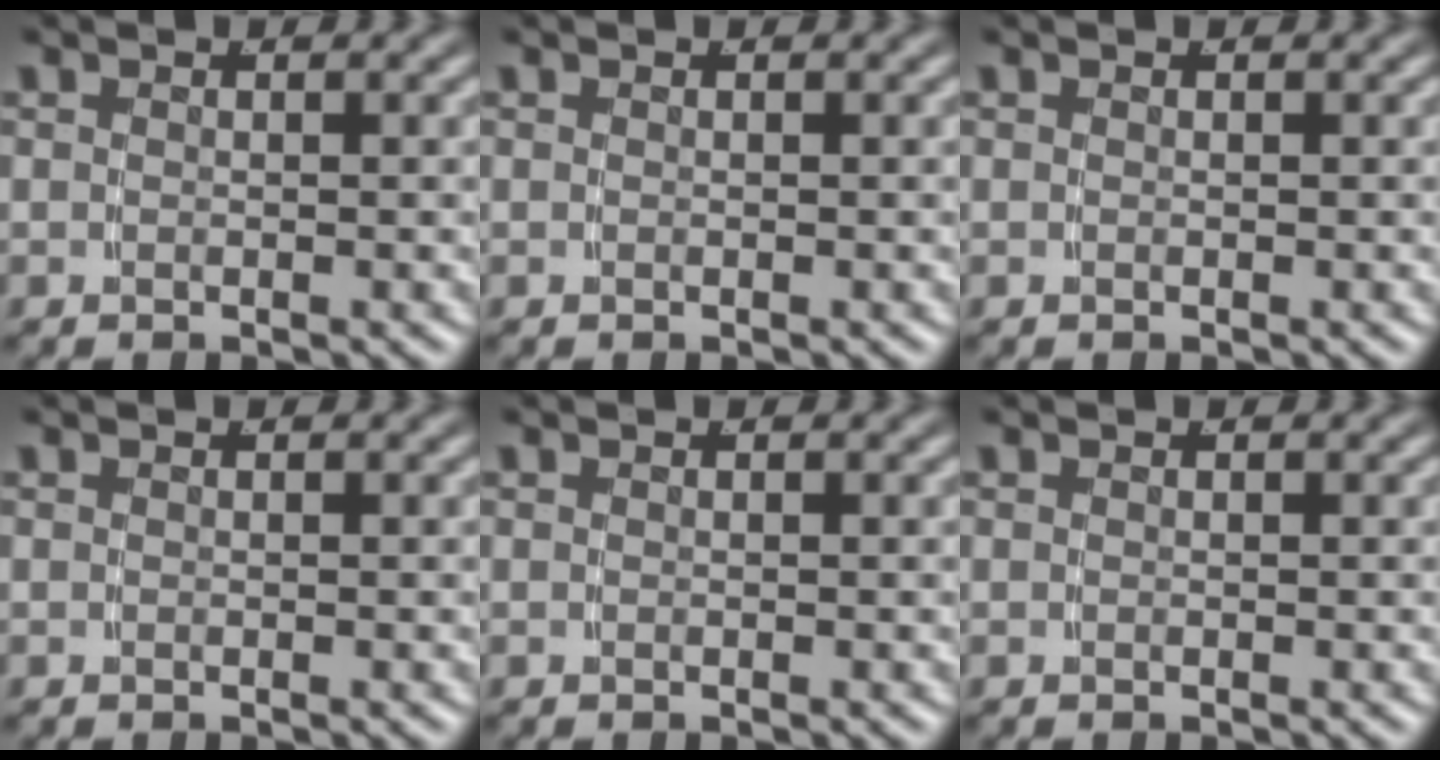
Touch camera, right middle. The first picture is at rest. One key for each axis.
{"total": 0.0}
{"total": 0.0}
{"total": 0.0}
{"total": 0.0}
{"total": 0.0}